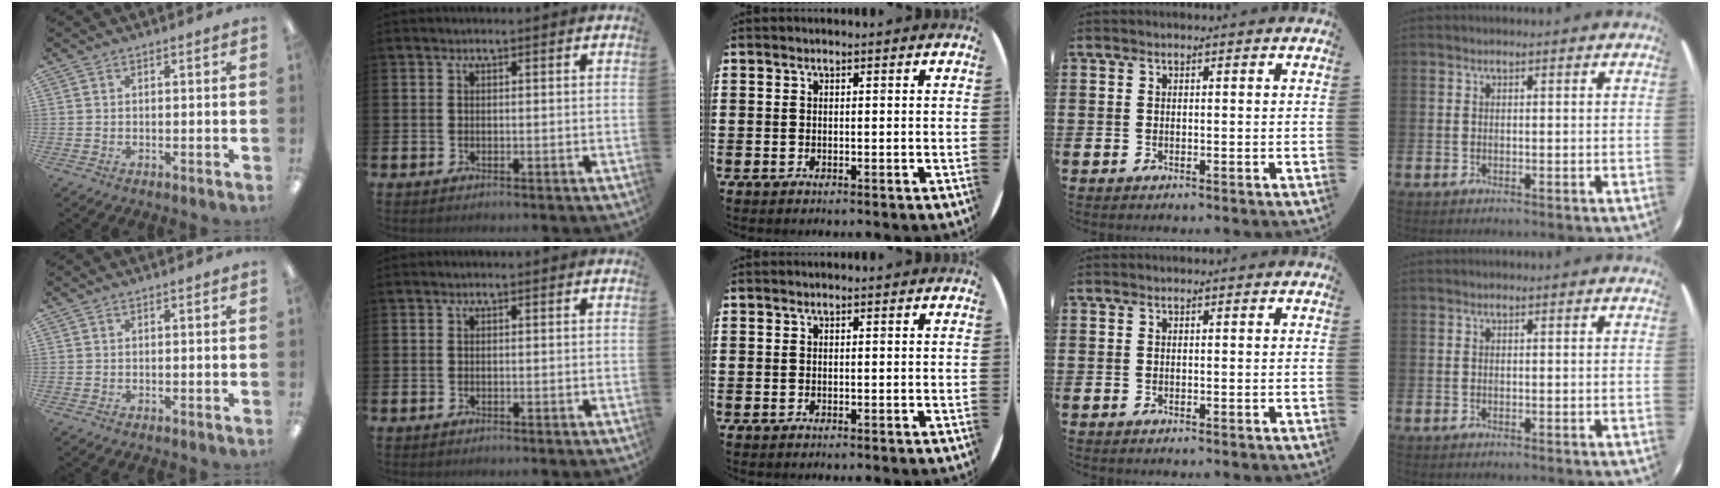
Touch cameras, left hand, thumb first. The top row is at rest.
{}